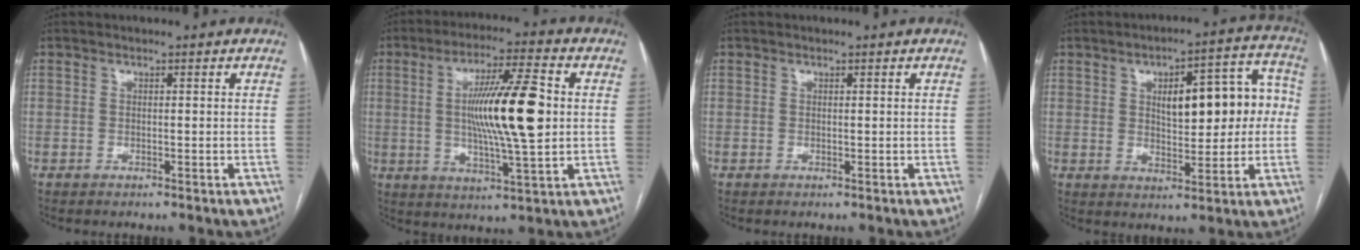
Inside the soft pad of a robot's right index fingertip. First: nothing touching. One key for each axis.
{"total": 14.4, "fx": 1.0, "fy": 1.2, "fz": 14.4, "tx": -0.250, "ty": 0.003, "tz": 0.016}
{"total": 0.0}
{"total": 13.0, "fx": 1.4, "fy": 5.0, "fz": 11.9, "tx": -0.152, "ty": 0.043, "tz": 0.028}